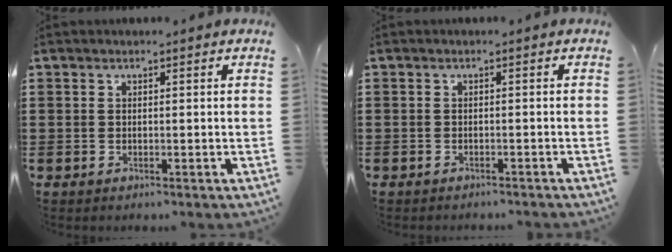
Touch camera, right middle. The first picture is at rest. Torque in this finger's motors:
{"motor_torque": [0.21, -0.05, 0.13, 0.08]}